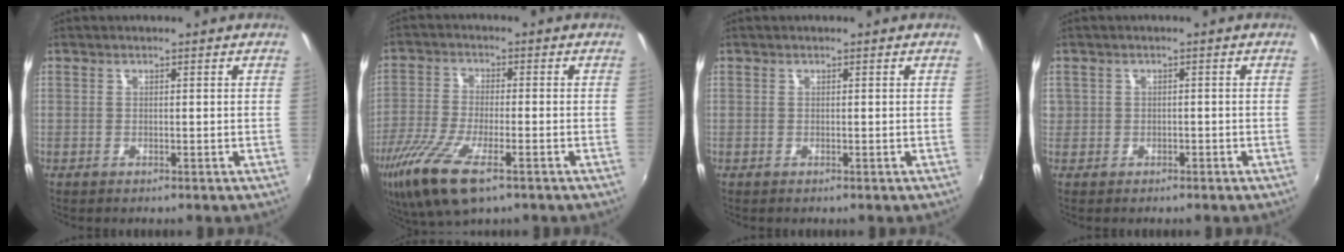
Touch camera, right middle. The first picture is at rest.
{"total": 13.3, "force": [-7.5, 3.9, 10.3], "torque": [-0.225, -0.043, -0.148]}
{"total": 0.0}
{"total": 2.0, "force": [-0.5, 1.9, 0.2], "torque": [-0.007, 0.002, -0.003]}